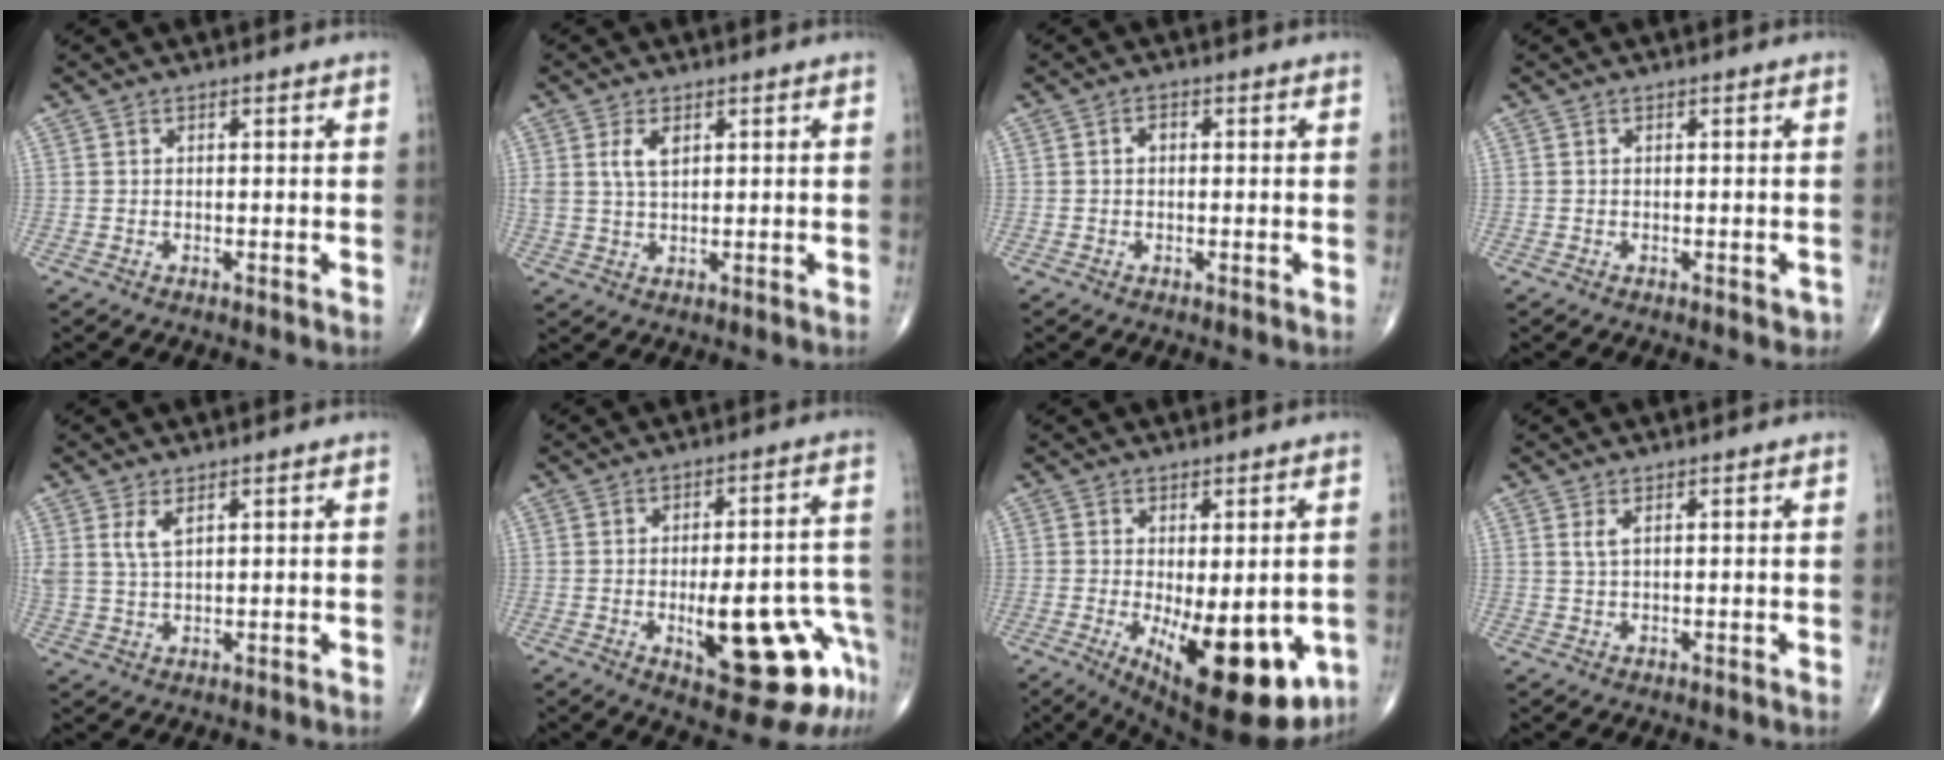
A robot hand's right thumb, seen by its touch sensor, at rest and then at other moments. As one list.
[{"total": 4.2, "force": [1.6, 2.2, 3.2], "torque": [-0.060, -0.003, 0.035]}, {"total": 1.5, "force": [0.0, 1.0, 1.0], "torque": [-0.012, 0.006, -0.002]}, {"total": 1.0, "force": [-0.5, 0.6, 0.6], "torque": [0.001, 0.001, -0.006]}, {"total": 3.6, "force": [1.7, 1.6, 2.7], "torque": [-0.053, -0.005, 0.039]}, {"total": 17.8, "force": [-6.8, 5.7, 15.4], "torque": [-0.155, 0.039, -0.074]}, {"total": 17.7, "force": [-5.2, 7.4, 15.2], "torque": [-0.181, -0.022, -0.054]}, {"total": 1.4, "force": [0.7, 0.3, 1.2], "torque": [-0.030, 0.003, 0.017]}]